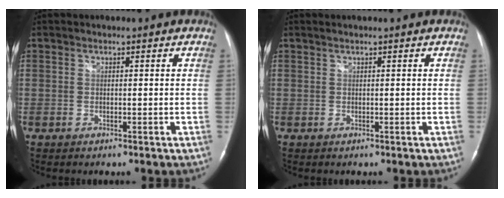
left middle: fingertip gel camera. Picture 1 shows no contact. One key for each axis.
{"total": 0.5, "fx": 0.4, "fy": -0.1, "fz": 0.3, "tx": -0.013, "ty": 0.006, "tz": 0.011}